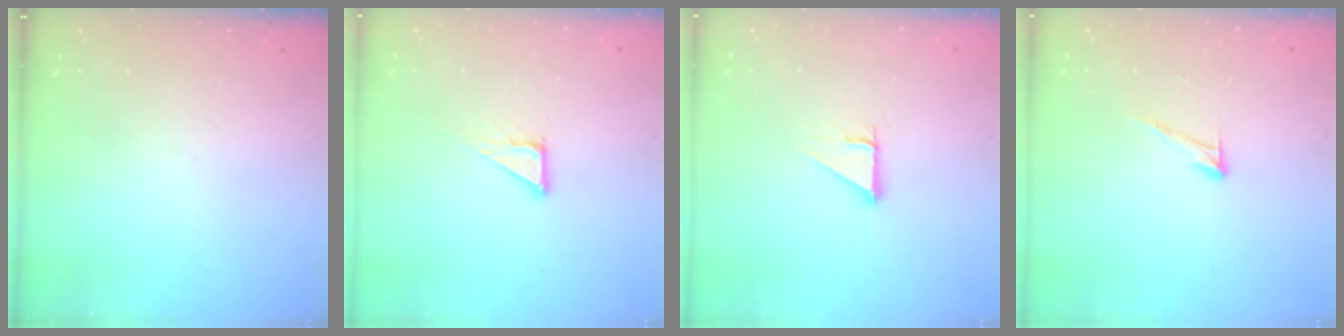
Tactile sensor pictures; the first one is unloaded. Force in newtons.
{"total": 4.8, "press": 4.8, "slide": 0.3}
{"total": 2.7, "press": 2.7, "slide": 0.3}
{"total": 6.5, "press": 6.5, "slide": 0.4}